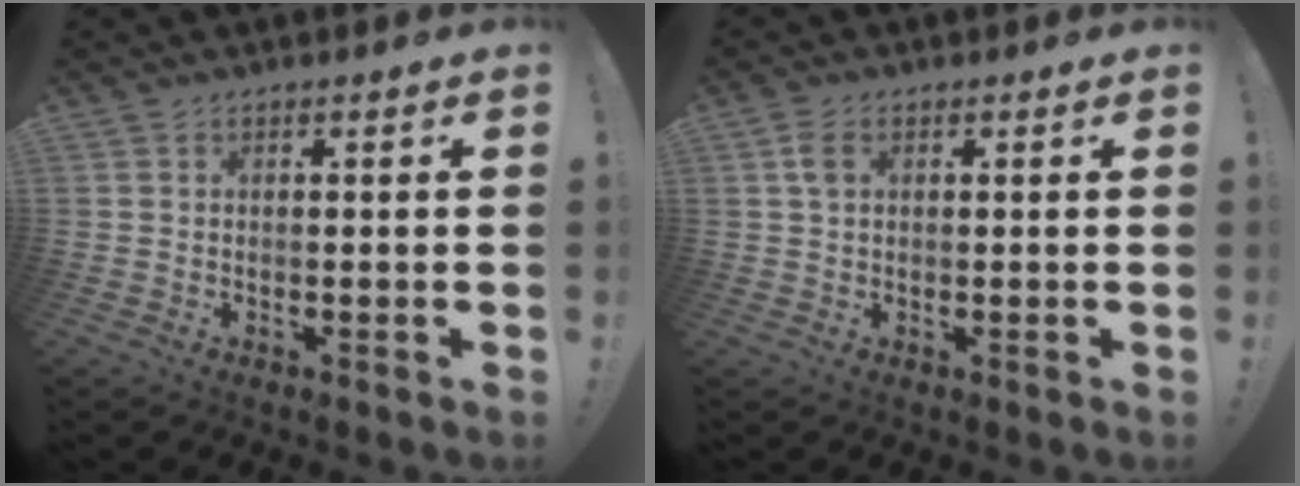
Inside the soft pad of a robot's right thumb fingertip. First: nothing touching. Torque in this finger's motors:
{"motor_torque": [-0.24, 0.39, -0.09, 0.08, 0.15]}